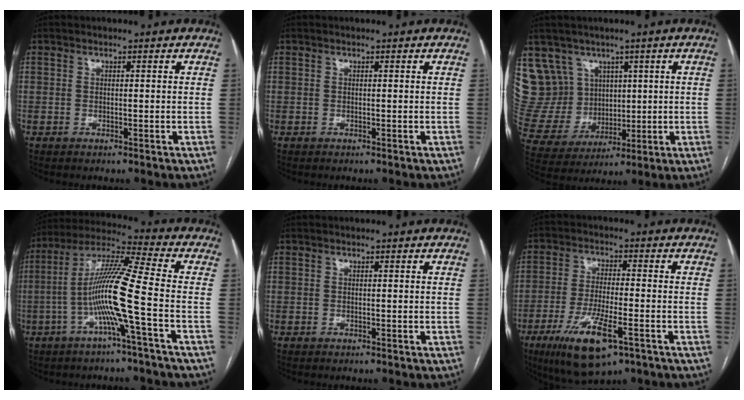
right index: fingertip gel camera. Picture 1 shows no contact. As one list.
[{"total": 0.0}, {"total": 12.8, "force": [6.5, 10.9, 2.0], "torque": [-0.068, 0.063, 0.159]}, {"total": 12.6, "force": [-3.3, -1.3, 12.1], "torque": [-0.233, 0.009, -0.072]}, {"total": 0.0}, {"total": 12.0, "force": [-6.1, 2.8, 9.9], "torque": [-0.195, -0.024, -0.097]}]